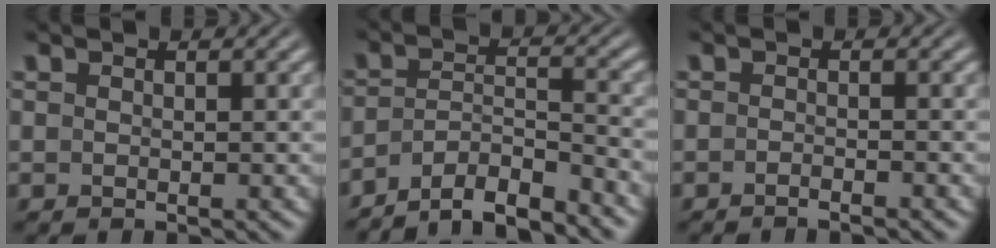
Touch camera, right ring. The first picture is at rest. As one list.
[{"total": 7.8, "force": [-6.1, 4.2, 2.4], "torque": [-0.054, -0.028, -0.100]}, {"total": 1.5, "force": [-1.5, -0.3, 0.3], "torque": [-0.008, -0.001, -0.027]}]